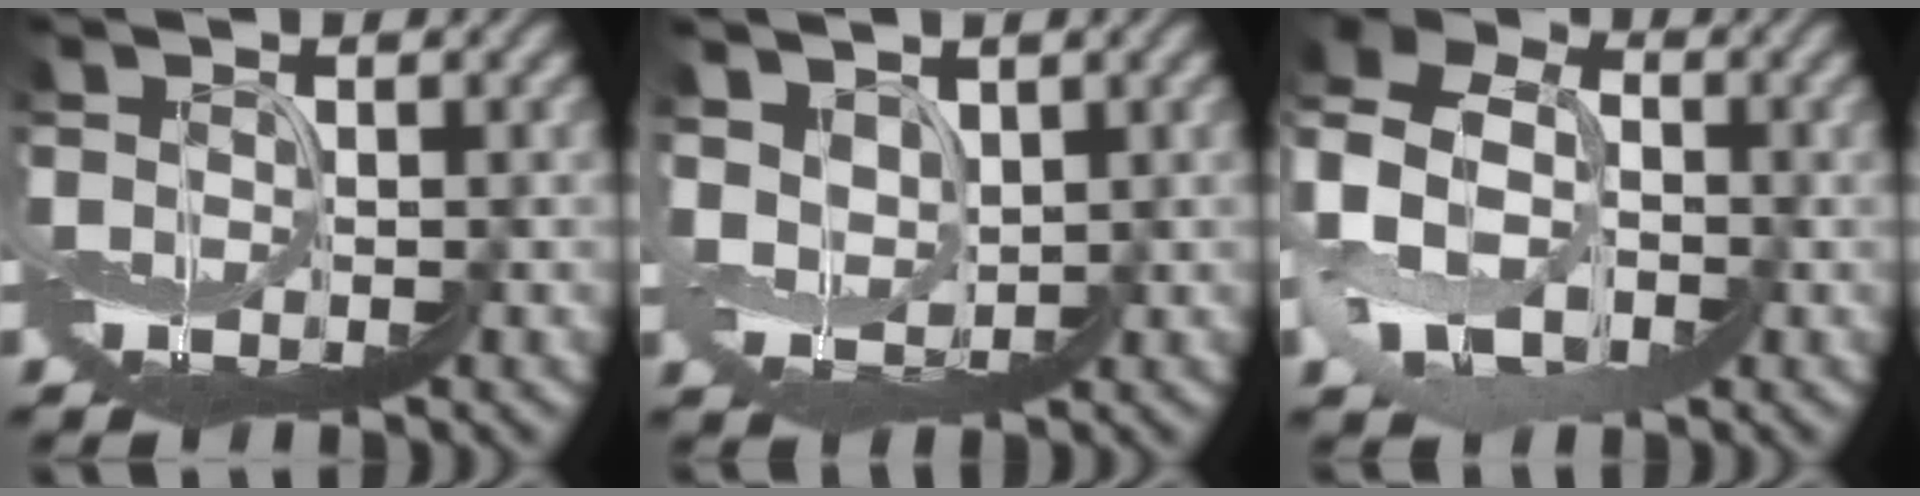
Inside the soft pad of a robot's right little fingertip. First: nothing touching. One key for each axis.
{"total": 1.7, "fx": 1.7, "fy": 0.3, "fz": -0.1, "tx": 0.001, "ty": 0.014, "tz": 0.026}
{"total": 8.4, "fx": -2.1, "fy": 6.8, "fz": 4.4, "tx": -0.114, "ty": -0.002, "tz": -0.059}